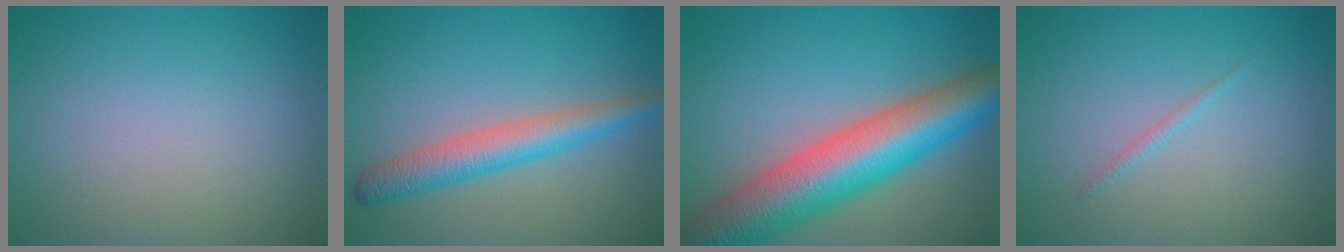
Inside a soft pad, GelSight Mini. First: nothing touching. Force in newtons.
{"total": 4.2, "press": 4.2, "slide": 0.1}
{"total": 11.4, "press": 11.4, "slide": 0.5}
{"total": 0.6, "press": 0.6, "slide": 0.0}